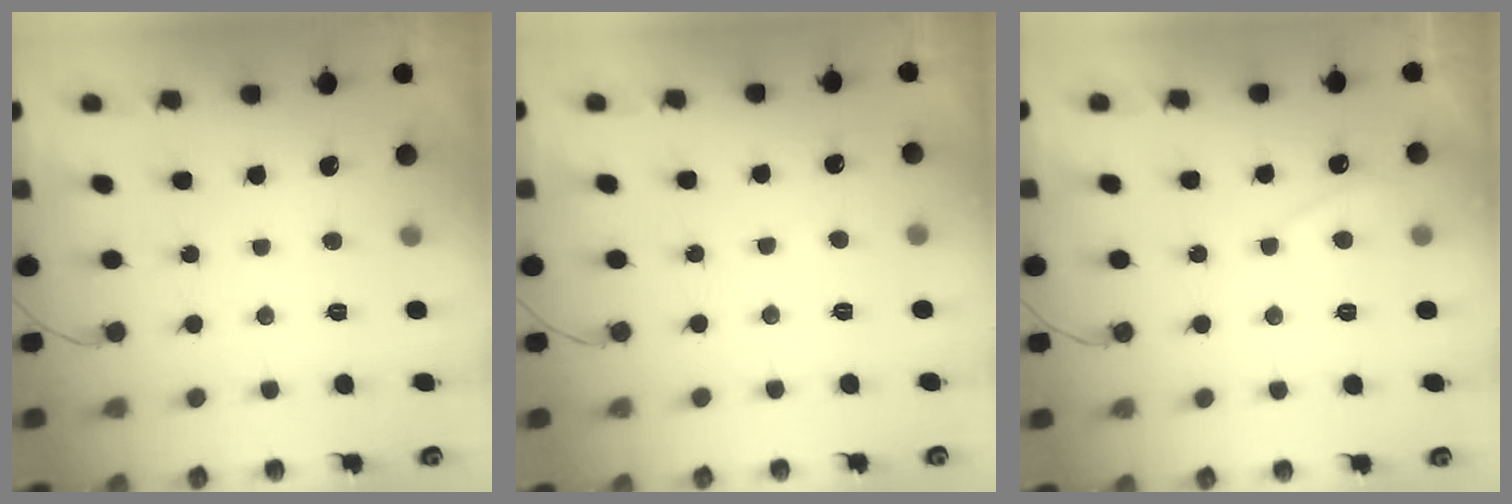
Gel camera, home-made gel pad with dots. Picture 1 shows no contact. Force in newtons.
{"total": 3.1, "press": 3.1, "slide": 0.3}
{"total": 2.9, "press": 2.9, "slide": 0.5}